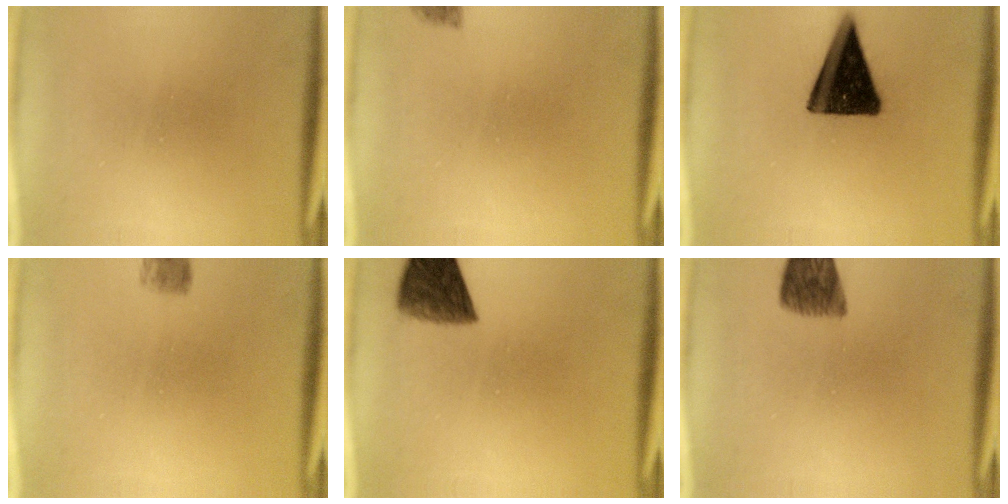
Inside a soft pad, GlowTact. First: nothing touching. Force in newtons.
{"total": 1.8}
{"total": 15.8}
{"total": 2.6}
{"total": 7.9}
{"total": 6.5}